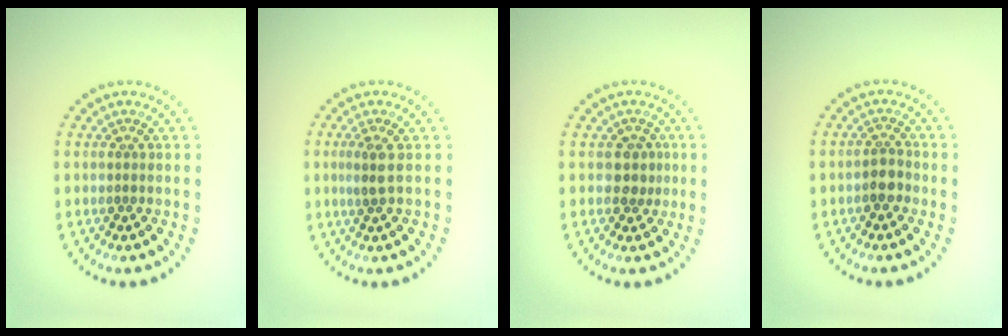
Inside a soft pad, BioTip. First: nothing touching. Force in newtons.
{"total": 1.8, "press": 1.4, "slide": 1.2}
{"total": 1.7, "press": 1.5, "slide": 0.8}
{"total": 1.7, "press": 1.5, "slide": 0.8}